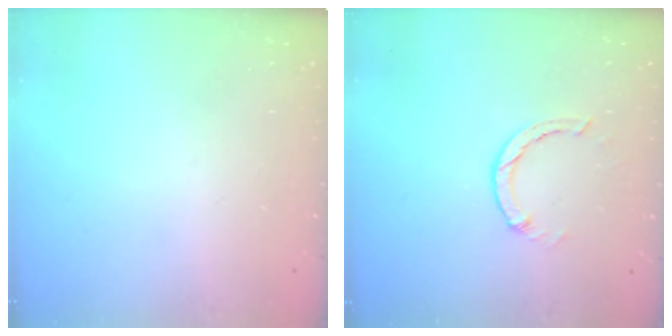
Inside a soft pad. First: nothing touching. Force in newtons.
{"total": 1.3, "press": 1.2, "slide": 0.3}